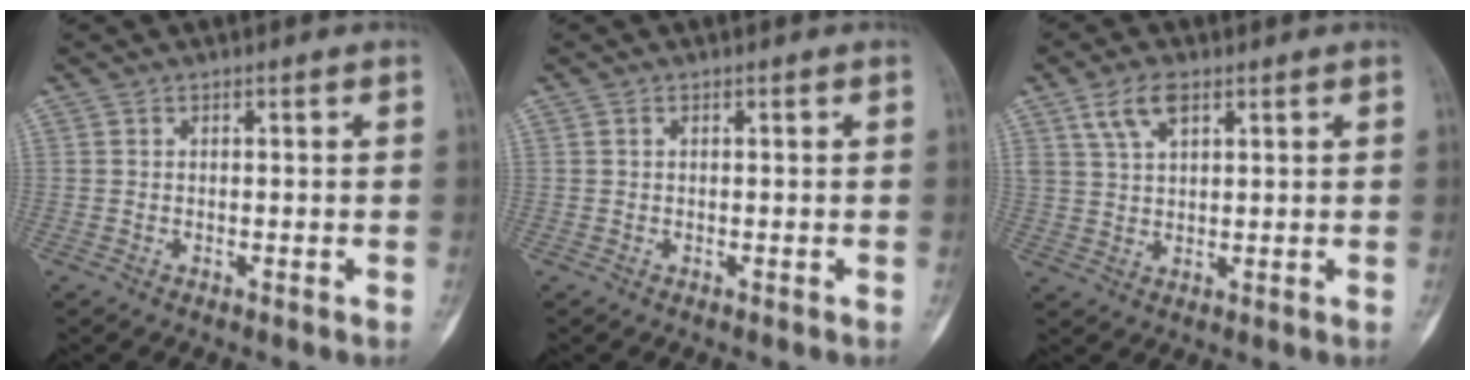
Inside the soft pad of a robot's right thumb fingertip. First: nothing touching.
{"total": 0.0}
{"total": 5.5, "force": [2.9, 2.6, 3.9], "torque": [-0.069, -0.002, 0.061]}